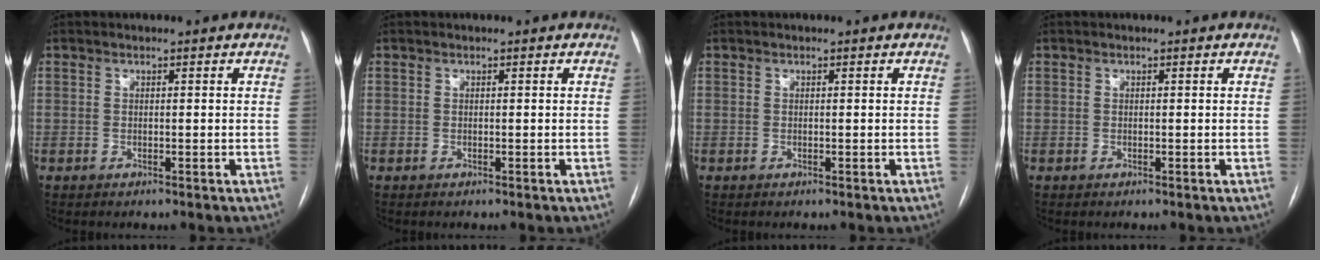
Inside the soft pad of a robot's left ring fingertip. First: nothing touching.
{"total": 0.0}
{"total": 0.0}
{"total": 0.0}